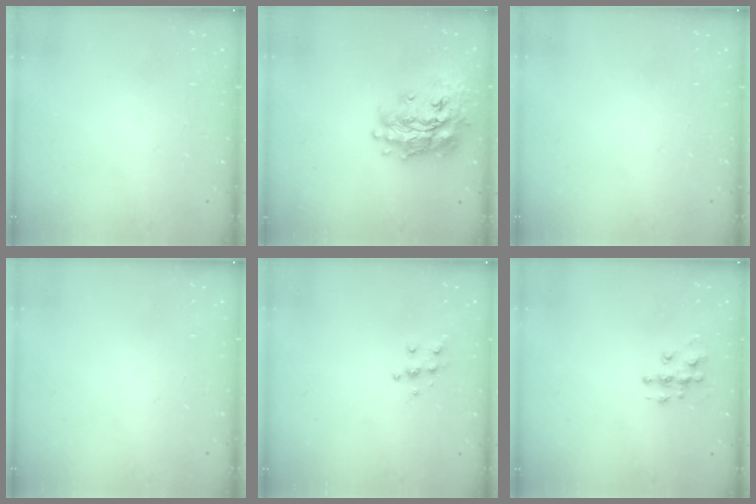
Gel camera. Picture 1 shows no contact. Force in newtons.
{"total": 19.9, "press": 19.8, "slide": 2.1}
{"total": 0.0}
{"total": 0.0}
{"total": 6.4, "press": 6.4, "slide": 0.6}
{"total": 8.3, "press": 8.2, "slide": 0.5}